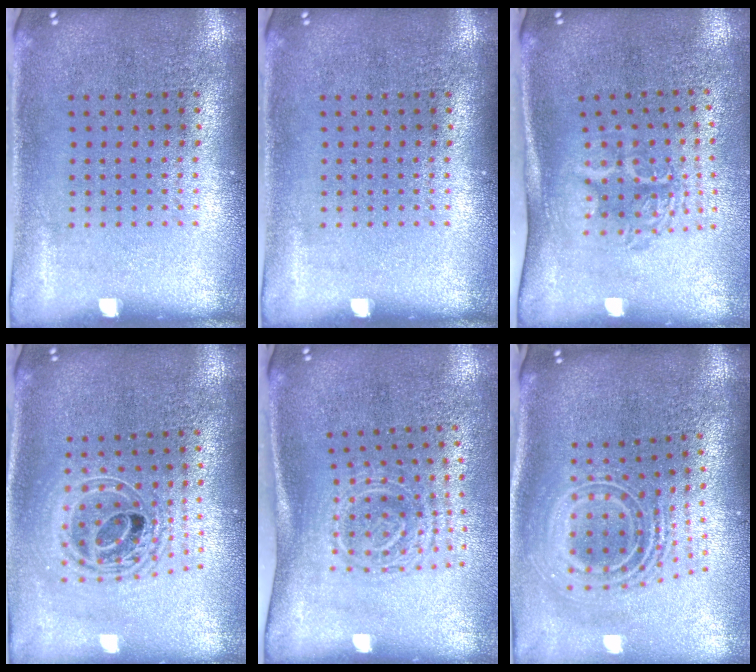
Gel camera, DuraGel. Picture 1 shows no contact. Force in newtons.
{"total": 0.0}
{"total": 1.7, "press": 1.3, "slide": 1.2}
{"total": 2.0, "press": 1.6, "slide": 1.2}
{"total": 1.7, "press": 1.2, "slide": 1.2}
{"total": 2.6, "press": 1.8, "slide": 1.9}